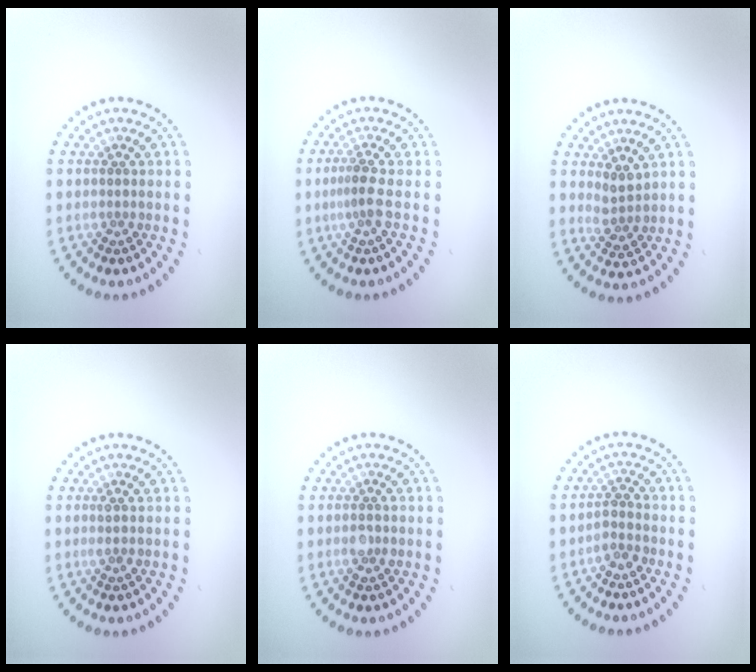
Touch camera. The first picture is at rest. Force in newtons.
{"total": 1.7, "press": 1.3, "slide": 1.2}
{"total": 1.9, "press": 1.6, "slide": 1.0}
{"total": 0.6, "press": 0.5, "slide": 0.4}
{"total": 1.4, "press": 1.3, "slide": 0.5}
{"total": 1.5, "press": 1.1, "slide": 1.0}